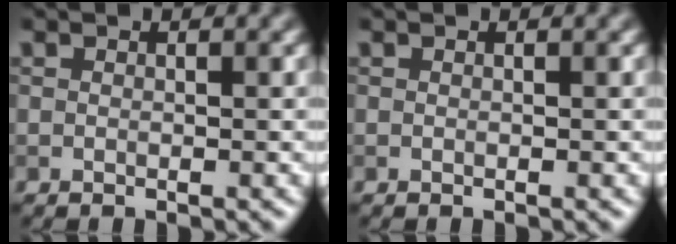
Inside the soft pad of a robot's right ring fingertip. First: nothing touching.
{"total": 0.0}